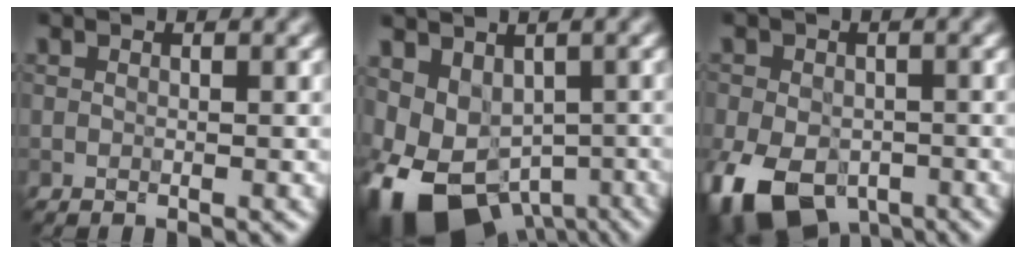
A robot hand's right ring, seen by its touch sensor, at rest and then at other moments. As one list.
[{"total": 11.1, "force": [-5.4, 7.5, 6.1], "torque": [-0.106, -0.036, -0.061]}, {"total": 11.2, "force": [-5.5, 7.4, 6.4], "torque": [-0.132, -0.040, -0.091]}]